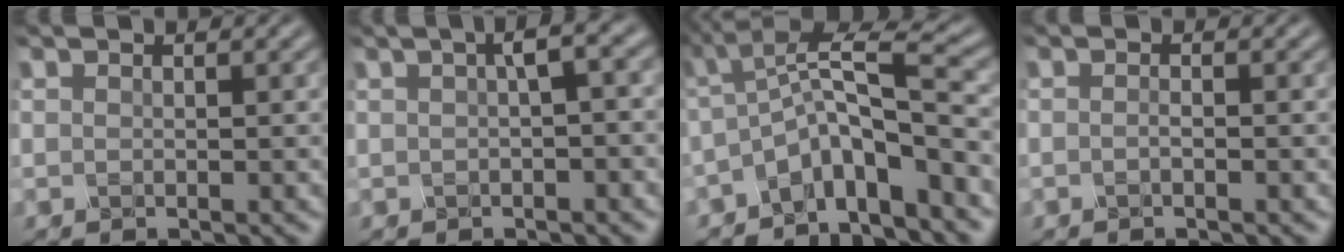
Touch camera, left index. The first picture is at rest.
{"total": 4.3, "force": [1.1, 1.4, 3.9], "torque": [-0.069, 0.020, 0.015]}
{"total": 6.2, "force": [-2.6, 1.5, 5.5], "torque": [-0.087, 0.009, -0.062]}
{"total": 0.9, "force": [-0.8, 0.0, 0.3], "torque": [-0.007, 0.001, -0.019]}